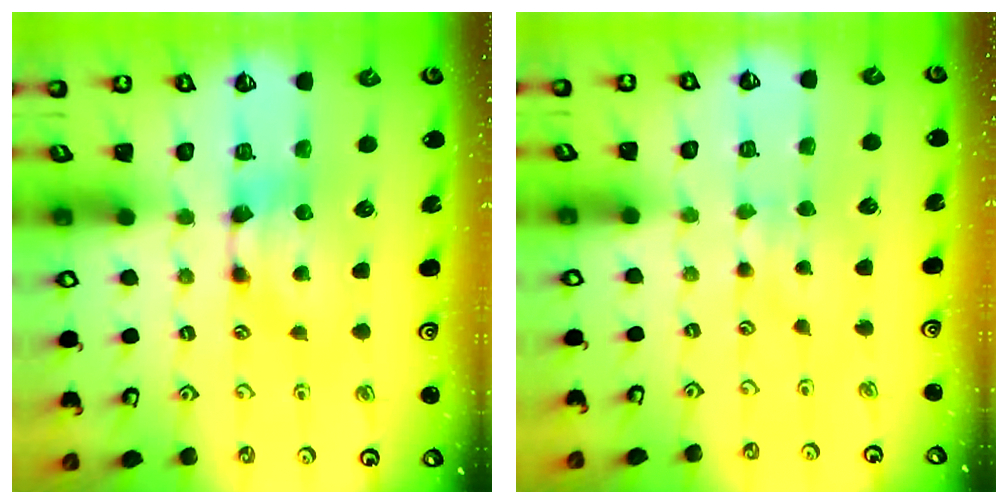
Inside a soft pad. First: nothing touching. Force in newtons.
{"total": 2.4, "press": 2.3, "slide": 0.5}